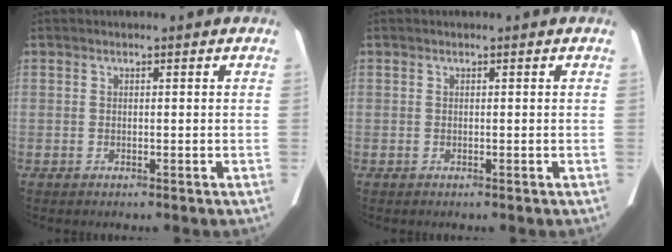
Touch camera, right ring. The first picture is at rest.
{"total": 0.0}